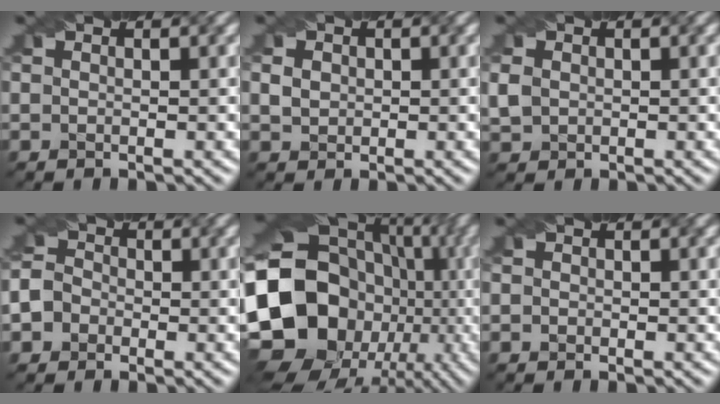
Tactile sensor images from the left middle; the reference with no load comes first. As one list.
[{"total": 1.6, "force": [0.2, 1.3, 0.8], "torque": [-0.016, 0.001, 0.005]}, {"total": 1.9, "force": [0.0, 1.6, 1.0], "torque": [-0.029, 0.005, 0.001]}, {"total": 4.1, "force": [-1.3, 3.5, 1.7], "torque": [-0.021, 0.016, -0.037]}, {"total": 20.2, "force": [-3.6, 16.5, 11.1], "torque": [-0.203, -0.005, -0.073]}, {"total": 1.2, "force": [0.0, 1.1, 0.6], "torque": [-0.003, 0.009, -0.015]}]